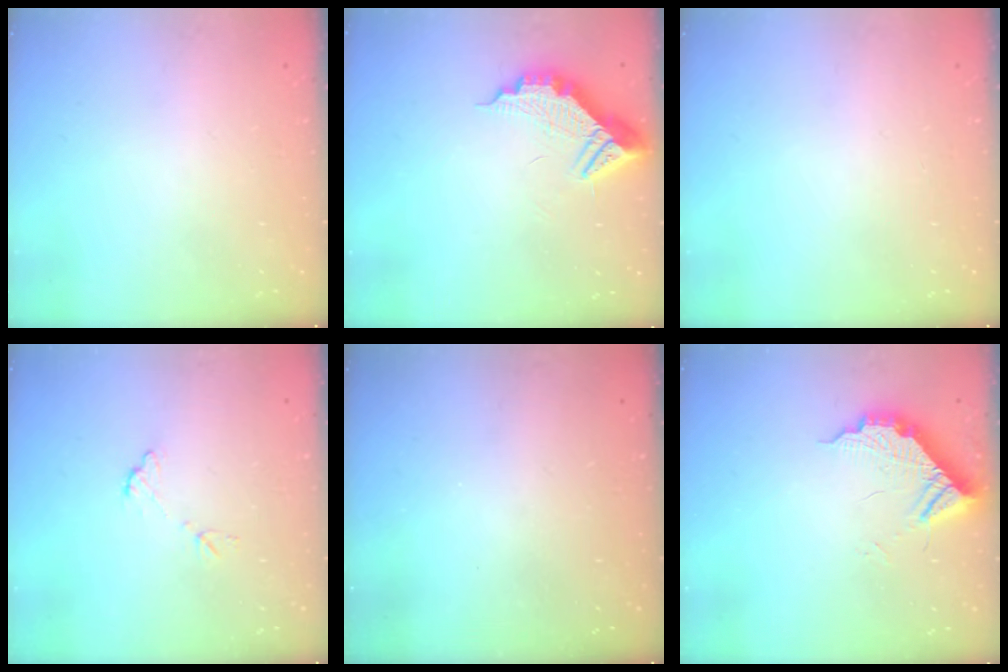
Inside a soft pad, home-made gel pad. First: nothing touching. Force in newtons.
{"total": 11.0, "press": 11.0, "slide": 0.9}
{"total": 0.0}
{"total": 7.3, "press": 7.3, "slide": 0.3}
{"total": 3.3, "press": 3.3, "slide": 0.1}
{"total": 10.8, "press": 10.8, "slide": 0.3}